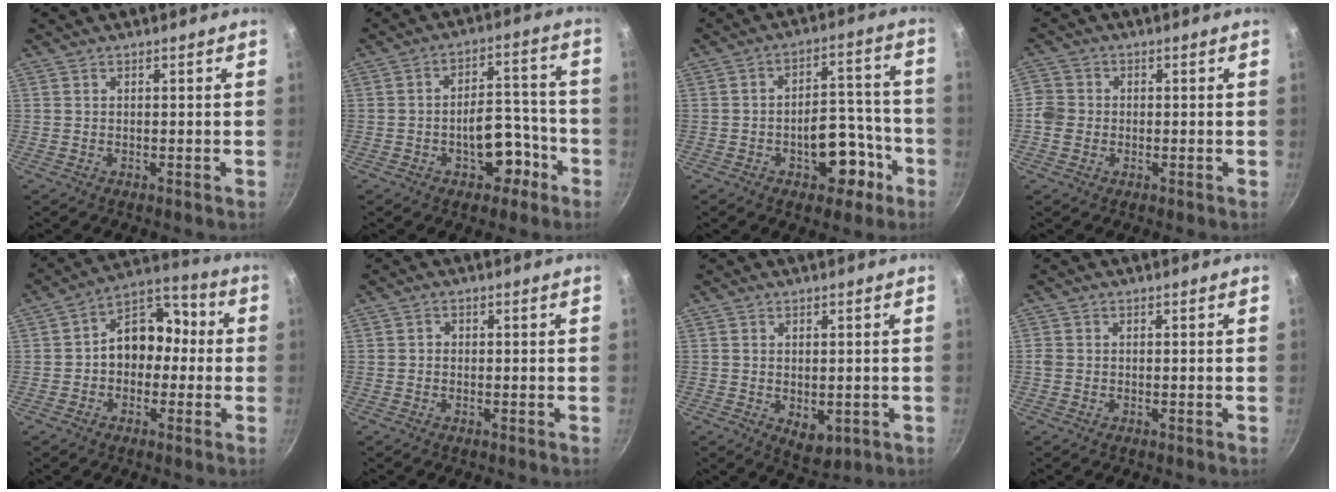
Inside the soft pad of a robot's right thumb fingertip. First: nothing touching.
{"total": 9.9, "force": [-4.3, 5.9, 6.7], "torque": [-0.070, 0.056, -0.060]}
{"total": 11.5, "force": [-4.9, 6.7, 8.0], "torque": [-0.078, 0.055, -0.065]}
{"total": 3.9, "force": [-0.6, 3.6, 1.4], "torque": [-0.020, 0.007, -0.018]}
{"total": 12.1, "force": [-0.2, 8.6, 8.5], "torque": [-0.091, 0.045, -0.018]}
{"total": 1.0, "force": [-0.1, 0.9, 0.4], "torque": [-0.001, 0.004, -0.005]}
{"total": 4.7, "force": [-1.0, 2.9, 3.6], "torque": [-0.044, -0.008, -0.003]}
{"total": 1.2, "force": [-0.2, 1.0, 0.6], "torque": [-0.012, 0.001, -0.004]}